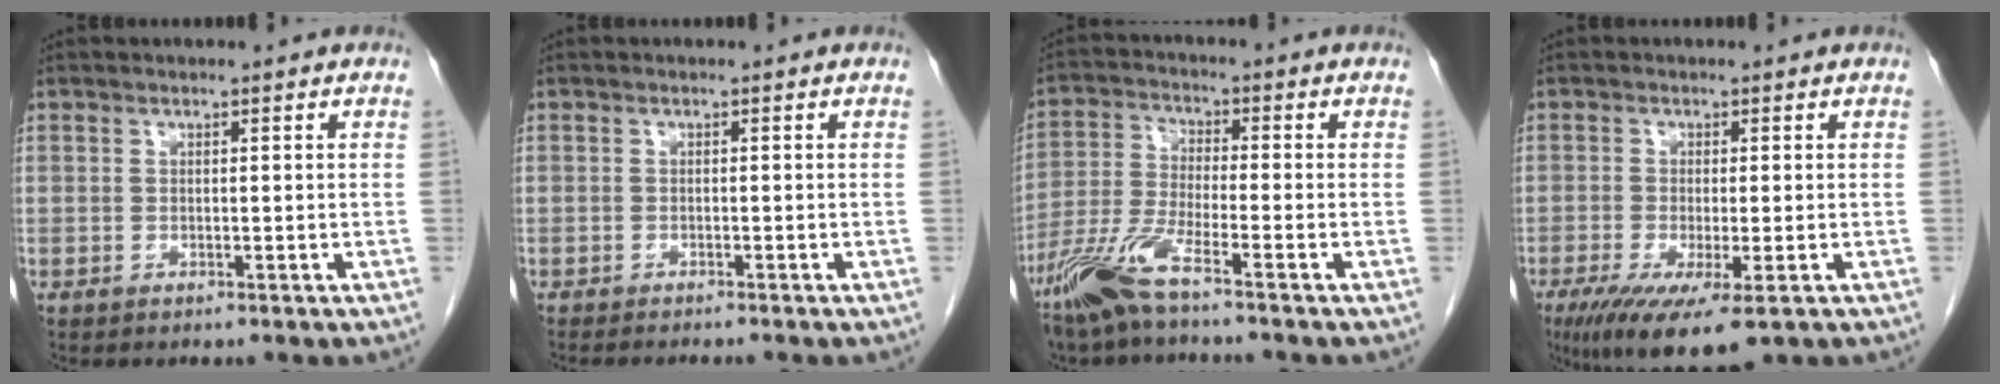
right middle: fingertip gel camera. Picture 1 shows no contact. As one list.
[{"total": 4.0, "force": [-3.5, 0.1, 1.9], "torque": [-0.018, -0.005, -0.050]}, {"total": 8.0, "force": [-5.8, 0.1, 5.5], "torque": [-0.126, -0.021, -0.122]}, {"total": 9.4, "force": [-5.4, 1.6, 7.6], "torque": [-0.120, -0.025, -0.086]}]